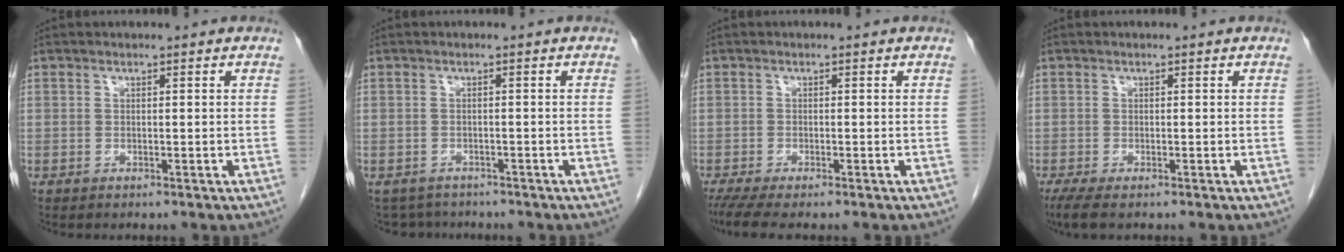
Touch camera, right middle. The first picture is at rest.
{"total": 4.5, "force": [-4.0, 2.0, 0.2], "torque": [0.002, -0.001, -0.057]}
{"total": 4.7, "force": [-3.6, 0.5, 2.9], "torque": [-0.049, -0.012, -0.061]}
{"total": 2.8, "force": [-1.9, 0.5, 1.9], "torque": [-0.037, -0.010, -0.032]}